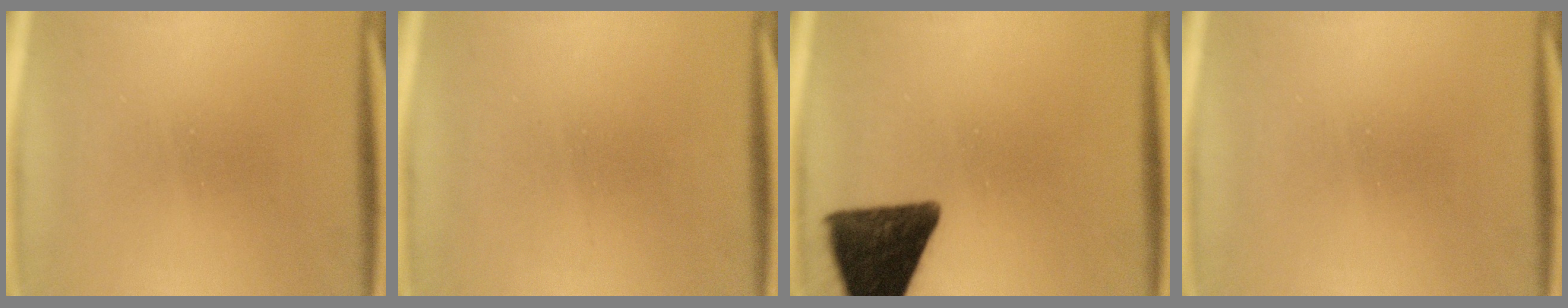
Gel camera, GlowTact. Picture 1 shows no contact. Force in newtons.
{"total": 1.4}
{"total": 13.4}
{"total": 0.0}